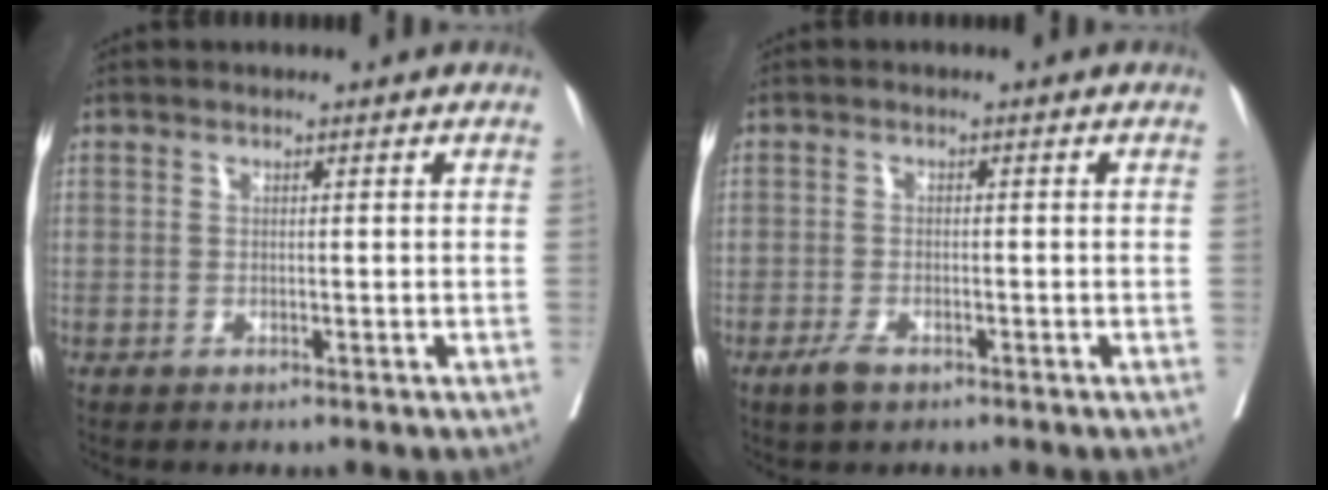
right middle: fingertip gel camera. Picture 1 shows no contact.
{"total": 2.4, "force": [-1.6, 0.9, 1.6], "torque": [-0.034, -0.002, -0.027]}